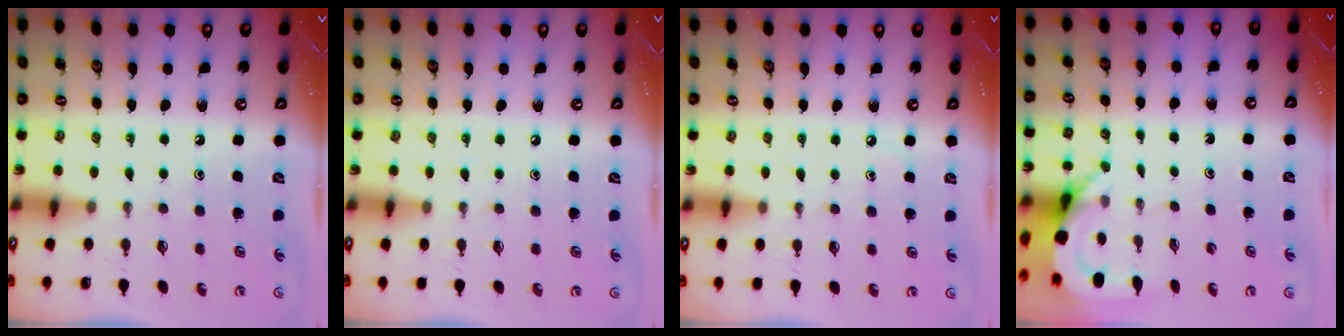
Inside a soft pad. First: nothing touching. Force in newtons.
{"total": 3.9, "press": 3.8, "slide": 0.6}
{"total": 2.2, "press": 2.2, "slide": 0.3}
{"total": 3.9, "press": 3.9, "slide": 0.3}